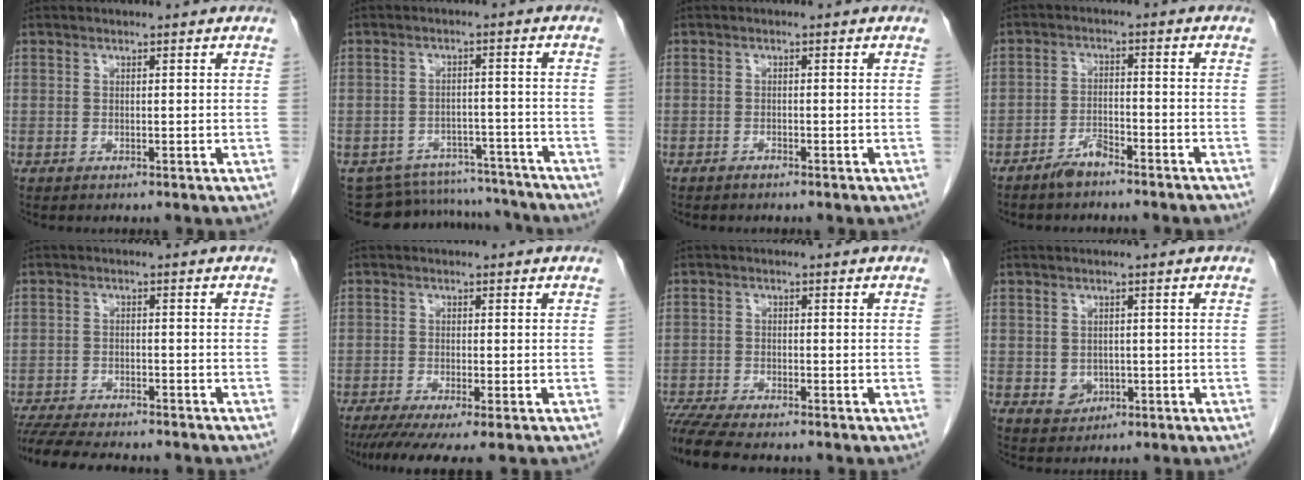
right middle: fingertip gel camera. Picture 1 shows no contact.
{"total": 12.6, "force": [-12.1, 3.2, 0.4], "torque": [-0.009, 0.027, -0.154]}
{"total": 1.0, "force": [-0.9, 0.2, 0.3], "torque": [-0.012, -0.001, -0.014]}
{"total": 4.3, "force": [-3.8, 1.0, 1.7], "torque": [-0.035, 0.004, -0.066]}
{"total": 13.6, "force": [-12.0, 2.4, 6.0], "torque": [-0.105, -0.016, -0.172]}
{"total": 7.8, "force": [-5.8, 0.5, 5.2], "torque": [-0.075, -0.019, -0.094]}
{"total": 8.4, "force": [-7.3, 0.9, 4.0], "torque": [-0.064, -0.014, -0.120]}
{"total": 2.7, "force": [-0.5, 2.3, 1.2], "torque": [-0.018, 0.001, 0.002]}